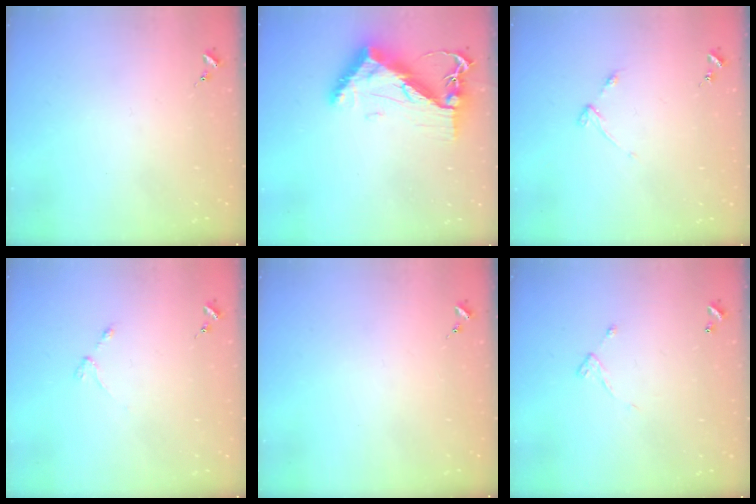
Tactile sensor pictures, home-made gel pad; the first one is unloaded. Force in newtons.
{"total": 11.1, "press": 11.0, "slide": 1.0}
{"total": 2.9, "press": 2.8, "slide": 0.4}
{"total": 2.9, "press": 2.8, "slide": 0.4}
{"total": 0.0}
{"total": 5.8, "press": 5.8, "slide": 0.4}